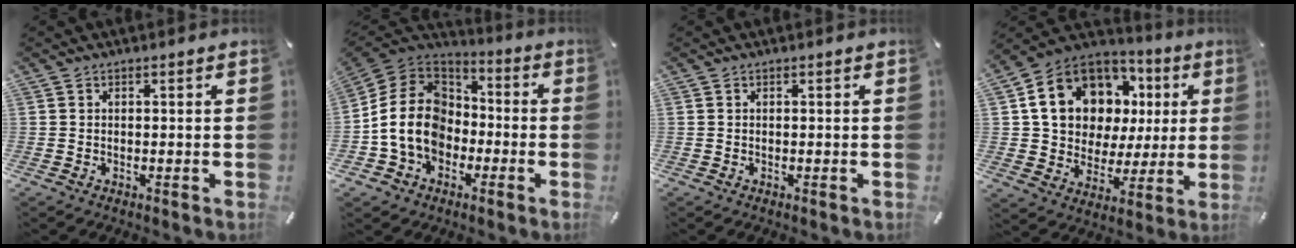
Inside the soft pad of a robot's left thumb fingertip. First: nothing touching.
{"total": 15.5, "force": [-3.3, 13.0, 7.8], "torque": [-0.177, 0.033, -0.058]}
{"total": 0.0}
{"total": 16.6, "force": [5.7, 13.3, 8.0], "torque": [-0.146, -0.031, 0.117]}